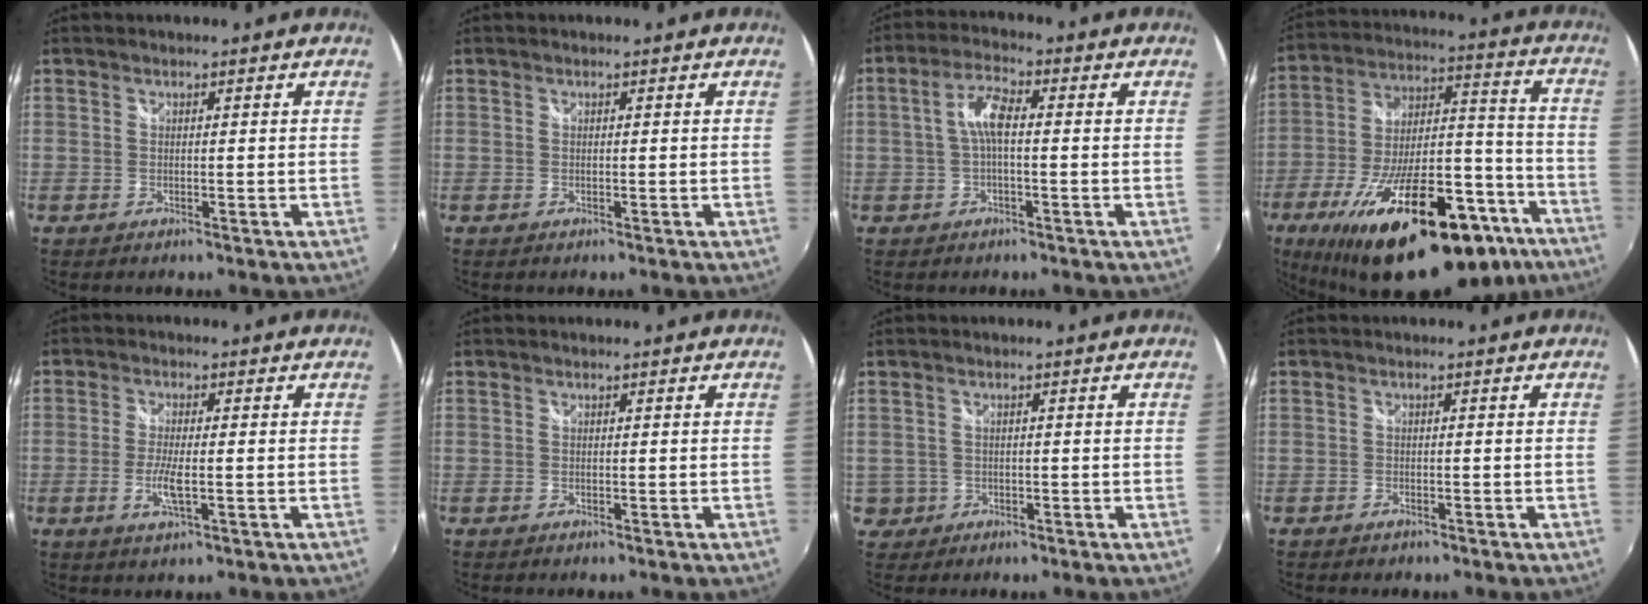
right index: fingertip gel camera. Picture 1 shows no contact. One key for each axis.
{"total": 0.0}
{"total": 5.0, "fx": -0.2, "fy": 1.4, "fz": 4.8, "tx": -0.097, "ty": 0.014, "tz": -0.005}
{"total": 32.8, "fx": -20.8, "fy": 12.5, "fz": 22.0, "tx": -0.363, "ty": 0.001, "tz": -0.298}
{"total": 4.9, "fx": -1.3, "fy": 1.0, "fz": 4.6, "tx": -0.096, "ty": -0.008, "tz": -0.025}
{"total": 0.0}
{"total": 3.6, "fx": -0.5, "fy": 3.5, "fz": 0.5, "tx": -0.011, "ty": 0.005, "tz": 0.001}
{"total": 1.3, "fx": -1.0, "fy": 0.9, "fz": 0.3, "tx": -0.010, "ty": -0.002, "tz": -0.014}